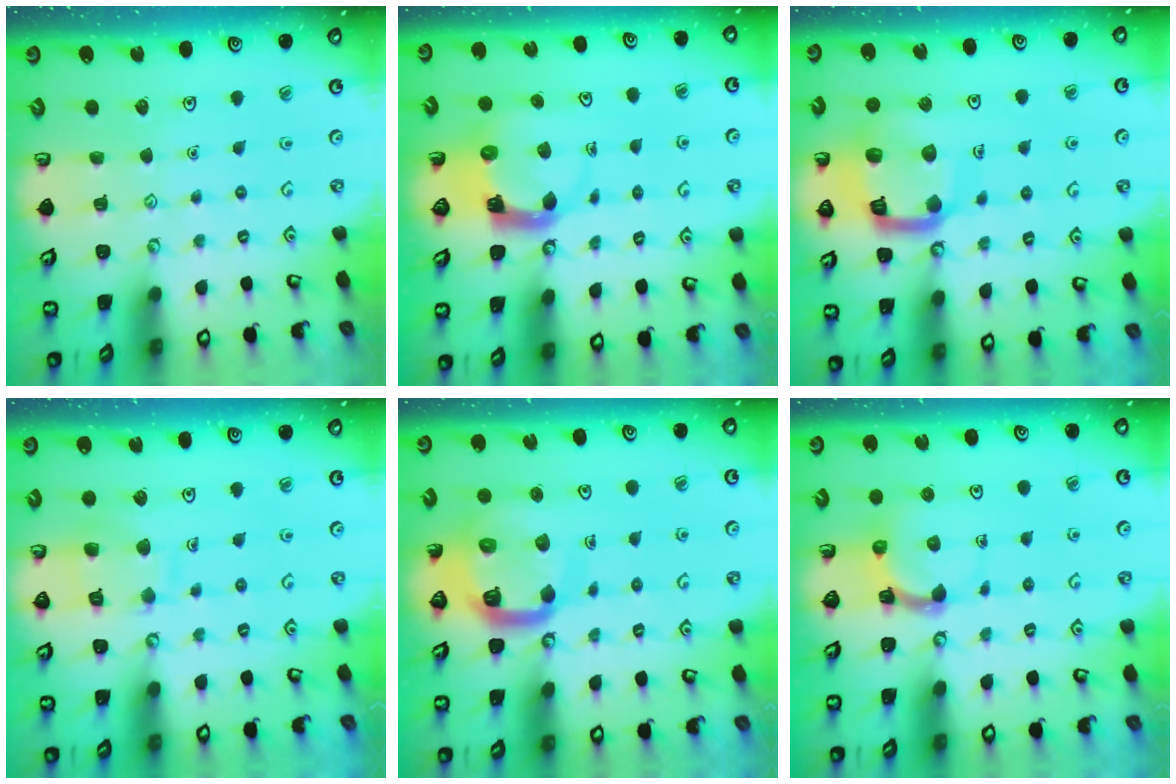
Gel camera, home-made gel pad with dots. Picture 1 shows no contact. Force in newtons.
{"total": 4.0, "press": 4.0, "slide": 0.5}
{"total": 16.3, "press": 16.2, "slide": 1.8}
{"total": 10.1, "press": 10.0, "slide": 0.9}
{"total": 12.8, "press": 12.7, "slide": 1.6}
{"total": 4.6, "press": 4.6, "slide": 0.8}